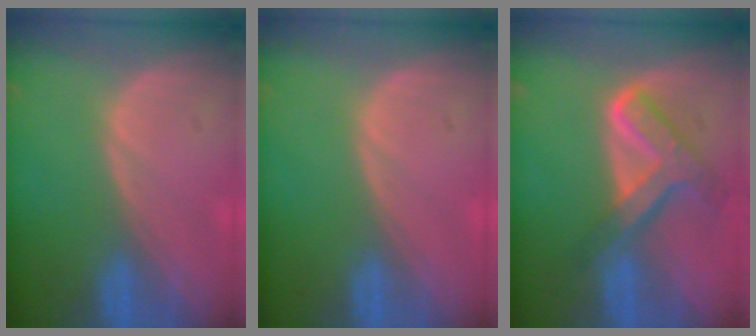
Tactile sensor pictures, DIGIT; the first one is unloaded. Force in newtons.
{"total": 0.0}
{"total": 7.7, "press": 6.5, "slide": 4.1}